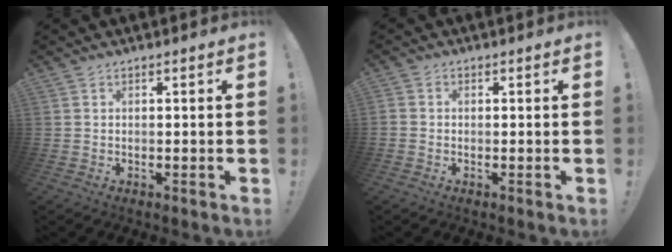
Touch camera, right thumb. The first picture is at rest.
{"total": 1.3, "force": [-0.8, 1.0, 0.5], "torque": [-0.010, 0.005, -0.014]}